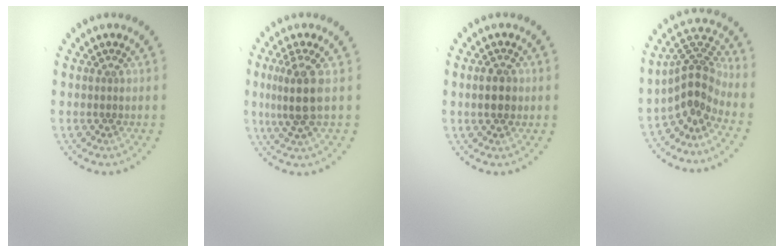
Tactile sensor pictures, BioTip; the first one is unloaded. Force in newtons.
{"total": 3.4, "press": 2.8, "slide": 2.0}
{"total": 2.4, "press": 2.4, "slide": 0.1}
{"total": 3.9, "press": 2.7, "slide": 2.7}